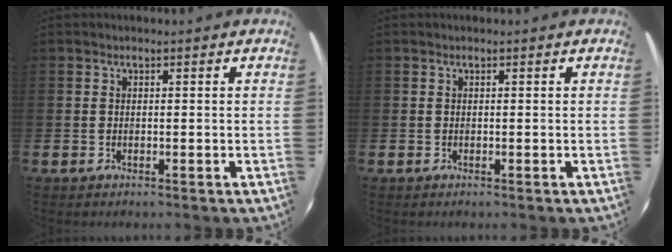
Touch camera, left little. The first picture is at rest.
{"total": 0.0}